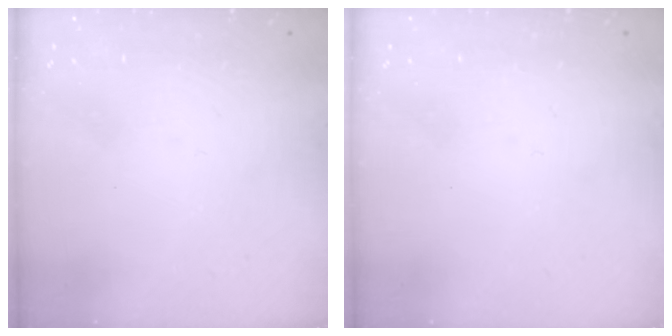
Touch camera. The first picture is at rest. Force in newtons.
{"total": 0.0}